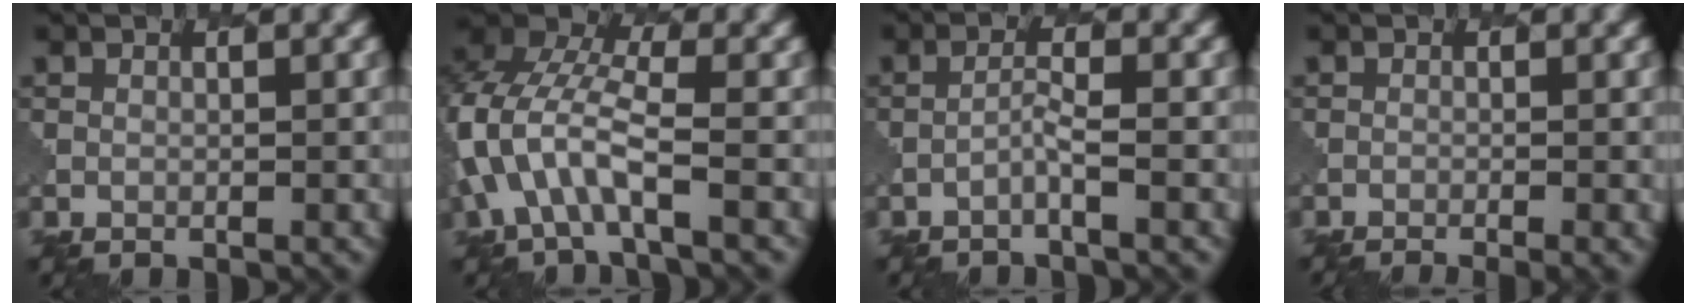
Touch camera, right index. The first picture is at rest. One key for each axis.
{"total": 6.4, "fx": -1.6, "fy": 3.2, "fz": 5.4, "tx": -0.128, "ty": 0.014, "tz": -0.037}
{"total": 1.1, "fx": -0.6, "fy": -0.1, "fz": 1.0, "tx": -0.021, "ty": 0.009, "tz": -0.018}
{"total": 2.8, "fx": -1.7, "fy": 0.7, "fz": 2.1, "tx": -0.020, "ty": 0.009, "tz": -0.024}